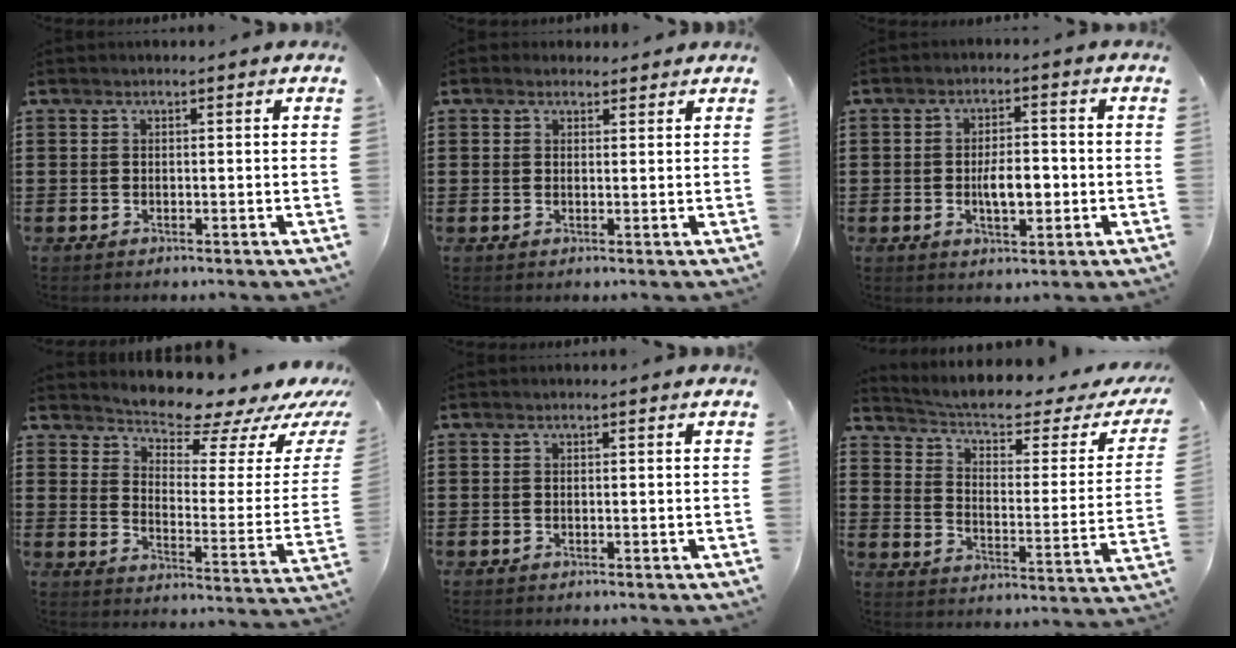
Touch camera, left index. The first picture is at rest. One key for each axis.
{"total": 1.6, "fx": 1.4, "fy": 0.9, "fz": 0.2, "tx": 0.001, "ty": 0.003, "tz": 0.025}
{"total": 5.2, "fx": -0.8, "fy": 2.3, "fz": 4.5, "tx": -0.066, "ty": -0.001, "tz": -0.020}
{"total": 7.7, "fx": 7.2, "fy": 1.3, "fz": 2.4, "tx": -0.052, "ty": -0.065, "tz": 0.118}
{"total": 0.0}
{"total": 4.5, "fx": 3.3, "fy": 0.6, "fz": 3.0, "tx": -0.076, "ty": -0.029, "tz": 0.048}